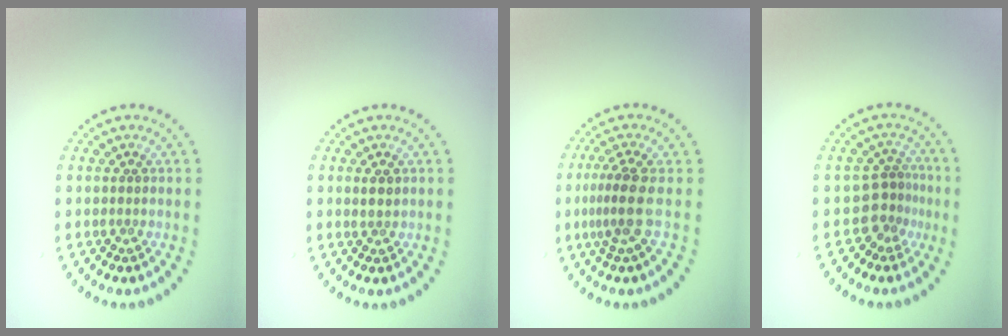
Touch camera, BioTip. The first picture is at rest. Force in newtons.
{"total": 1.0, "press": 0.9, "slide": 0.5}
{"total": 2.8, "press": 2.0, "slide": 1.9}
{"total": 2.6, "press": 1.8, "slide": 1.9}